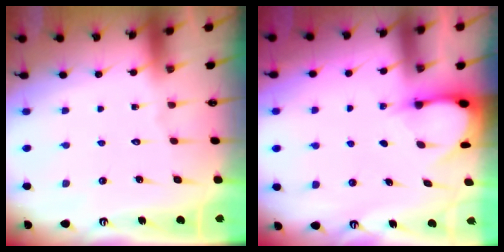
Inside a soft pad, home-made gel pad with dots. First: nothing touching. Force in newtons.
{"total": 3.1, "press": 3.1, "slide": 0.4}